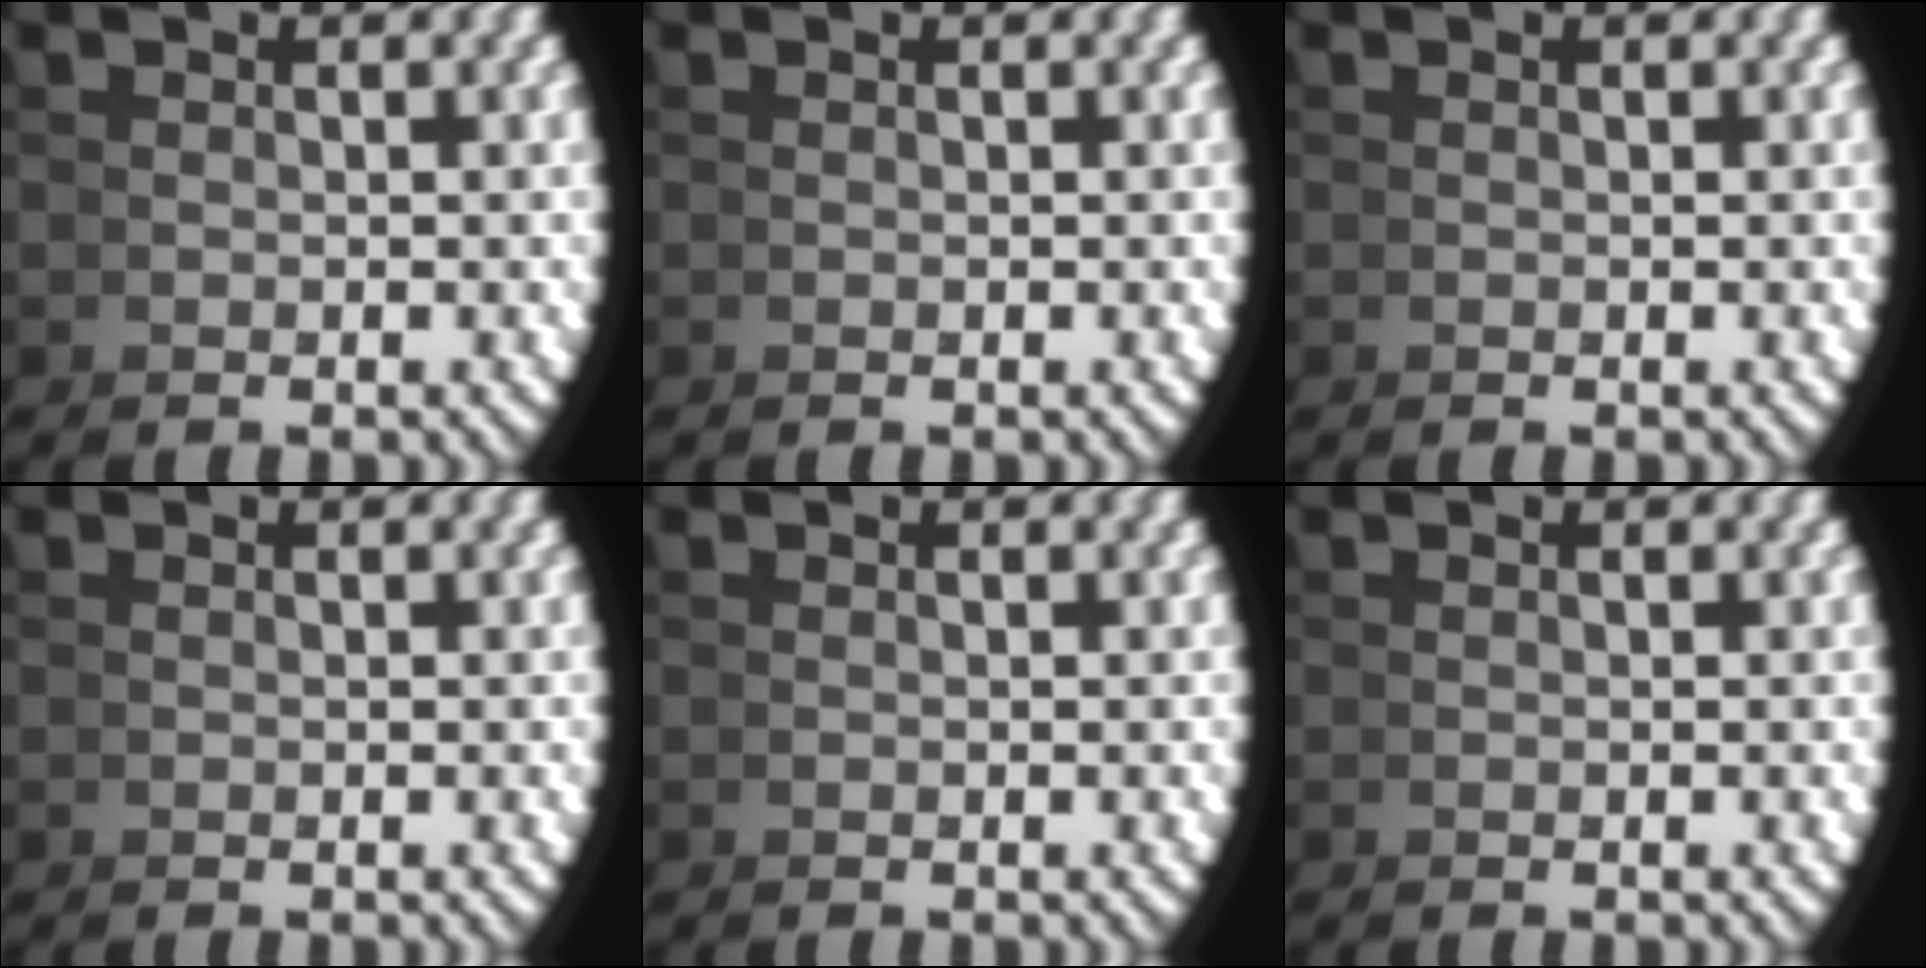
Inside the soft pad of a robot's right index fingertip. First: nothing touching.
{"total": 0.0}
{"total": 0.0}
{"total": 0.0}
{"total": 0.0}
{"total": 0.0}